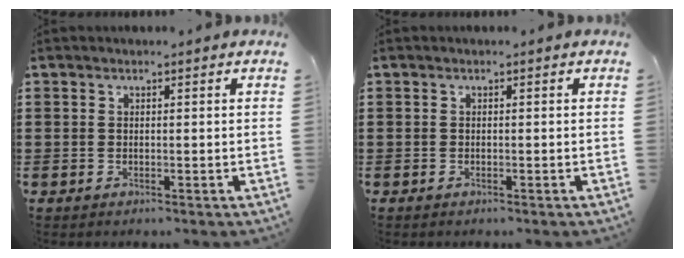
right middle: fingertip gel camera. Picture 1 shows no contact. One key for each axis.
{"total": 0.0}